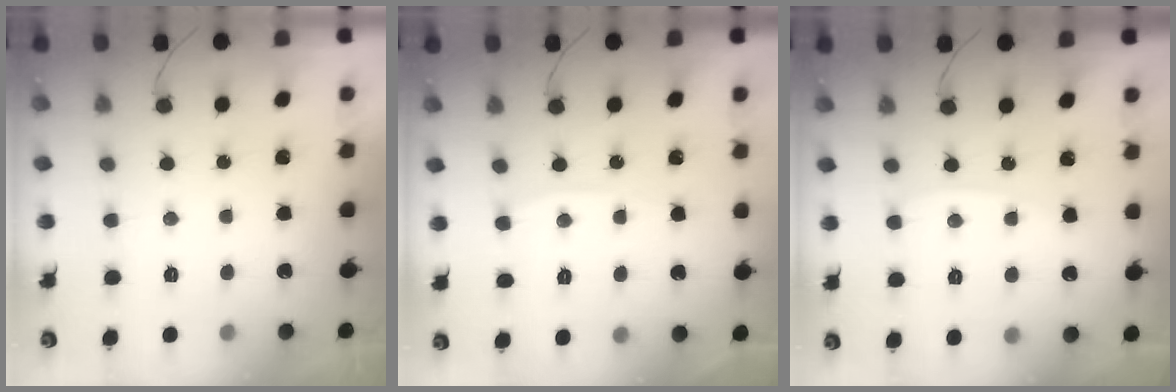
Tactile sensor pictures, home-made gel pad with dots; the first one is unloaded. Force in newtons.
{"total": 3.3, "press": 3.3, "slide": 0.2}
{"total": 4.0, "press": 4.0, "slide": 0.5}